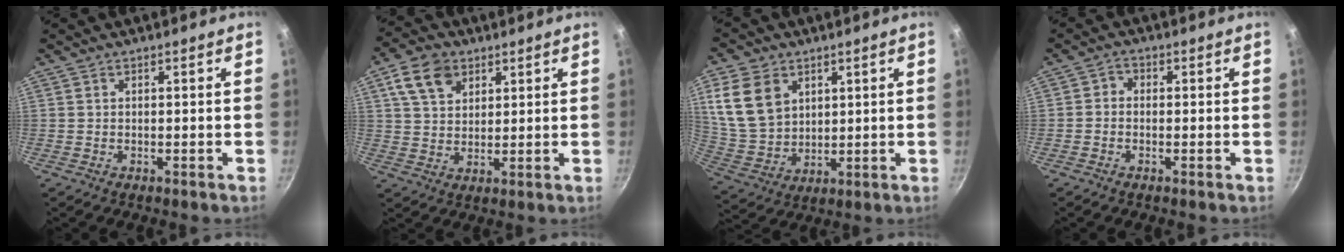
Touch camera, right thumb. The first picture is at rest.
{"total": 9.3, "force": [4.4, 6.4, 5.0], "torque": [-0.071, -0.001, 0.078]}
{"total": 13.6, "force": [5.1, 10.1, 7.6], "torque": [-0.128, -0.019, 0.115]}
{"total": 1.9, "force": [-0.6, 1.6, 1.0], "torque": [-0.016, 0.013, -0.018]}